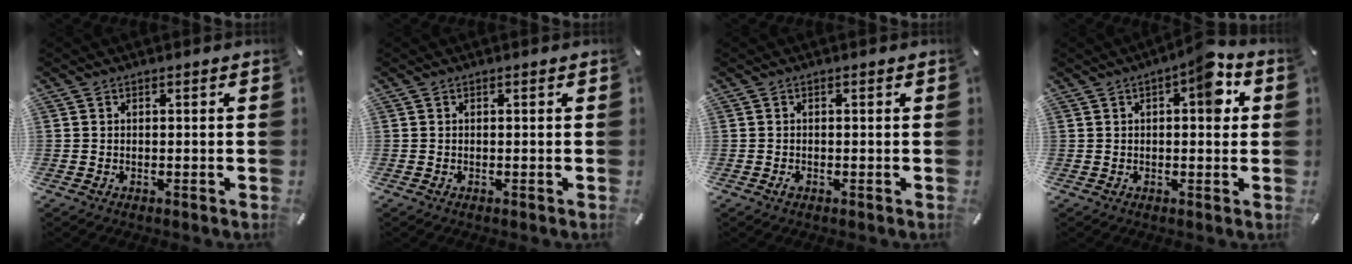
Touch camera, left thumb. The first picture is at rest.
{"total": 0.0}
{"total": 0.8, "force": [-0.3, 0.4, 0.6], "torque": [-0.011, -0.001, -0.006]}
{"total": 8.4, "force": [2.3, 3.5, 7.3], "torque": [-0.077, -0.011, 0.025]}